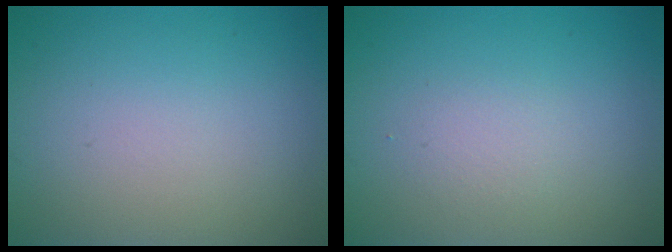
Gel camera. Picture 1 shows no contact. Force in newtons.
{"total": 1.3, "press": 1.3, "slide": 0.0}